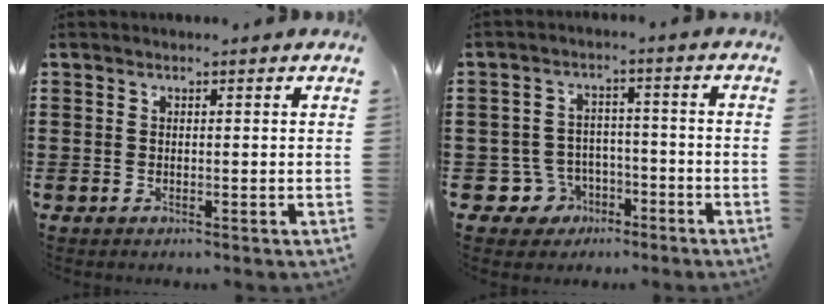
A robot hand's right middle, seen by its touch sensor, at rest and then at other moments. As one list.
[{"total": 5.3, "force": [-3.2, 4.2, 0.9], "torque": [-0.042, 0.010, -0.062]}]